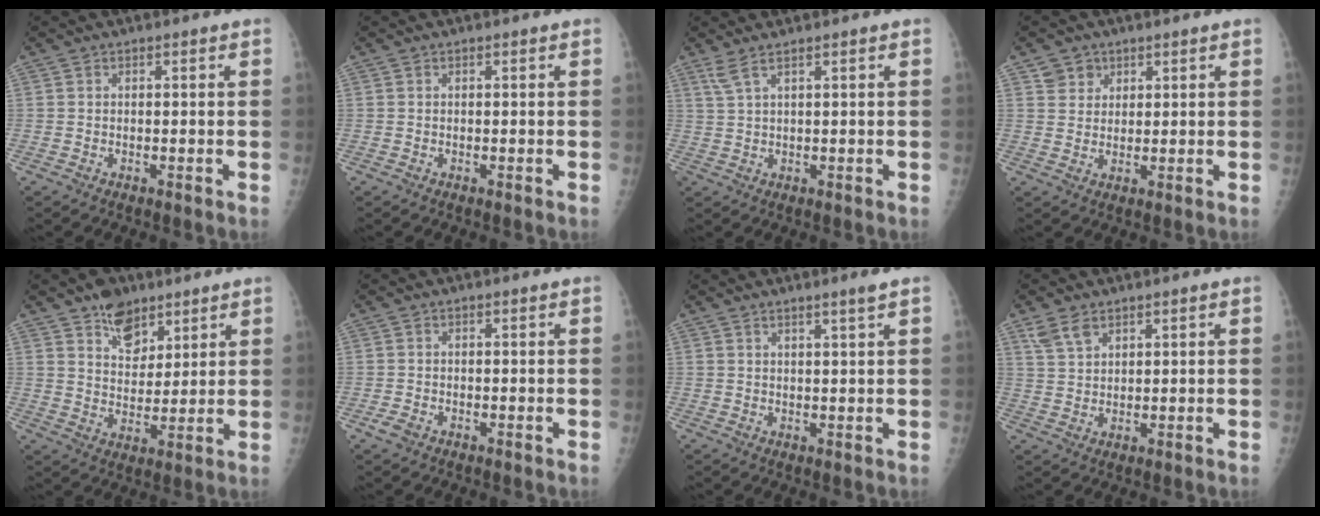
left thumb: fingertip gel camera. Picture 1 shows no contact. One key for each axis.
{"total": 0.0}
{"total": 2.7, "fx": 1.9, "fy": 0.5, "fz": 1.8, "tx": -0.046, "ty": 0.003, "tz": 0.048}
{"total": 3.7, "fx": 2.2, "fy": 3.0, "fz": 0.4, "tx": 0.016, "ty": -0.013, "tz": 0.038}
{"total": 8.8, "fx": 5.8, "fy": 5.5, "fz": 3.7, "tx": -0.026, "ty": -0.035, "tz": 0.099}
{"total": 1.5, "fx": -0.7, "fy": 1.1, "fz": 0.9, "tx": -0.018, "ty": -0.001, "tz": -0.013}
{"total": 2.3, "fx": 1.6, "fy": -0.4, "fz": 1.5, "tx": -0.024, "ty": -0.016, "tz": 0.030}
{"total": 4.4, "fx": 2.9, "fy": 2.4, "fz": 2.2, "tx": -0.034, "ty": -0.007, "tz": 0.065}